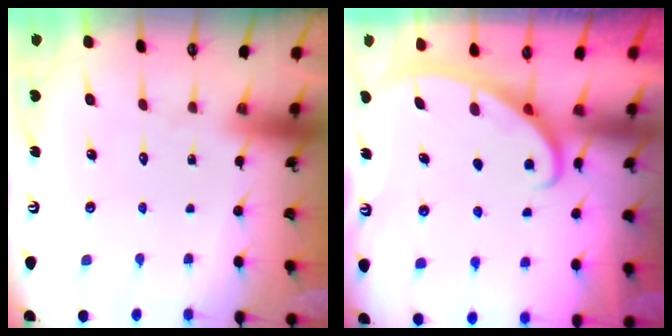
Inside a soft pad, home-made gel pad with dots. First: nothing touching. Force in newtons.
{"total": 3.0, "press": 3.0, "slide": 0.4}